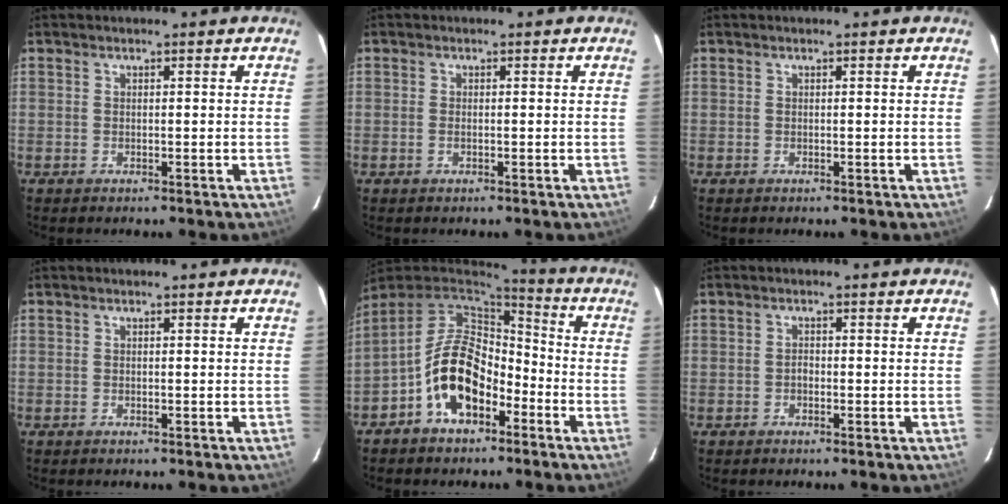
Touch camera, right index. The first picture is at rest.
{"total": 0.8, "force": [-0.2, 0.4, 0.6], "torque": [-0.013, 0.000, -0.004]}
{"total": 0.0}
{"total": 0.0}
{"total": 13.4, "force": [-5.7, 8.1, 9.0], "torque": [-0.177, 0.023, -0.091]}
{"total": 0.8, "force": [-0.4, 0.5, 0.4], "torque": [-0.005, 0.004, -0.007]}